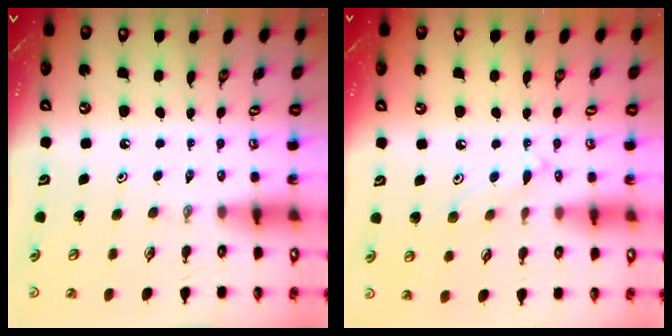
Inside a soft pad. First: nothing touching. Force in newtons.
{"total": 7.5, "press": 7.4, "slide": 0.6}